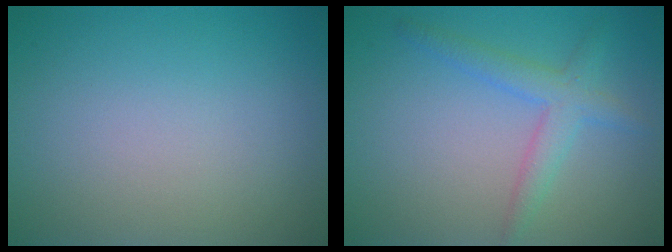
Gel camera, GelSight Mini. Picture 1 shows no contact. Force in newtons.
{"total": 2.8, "press": 2.8, "slide": 0.1}